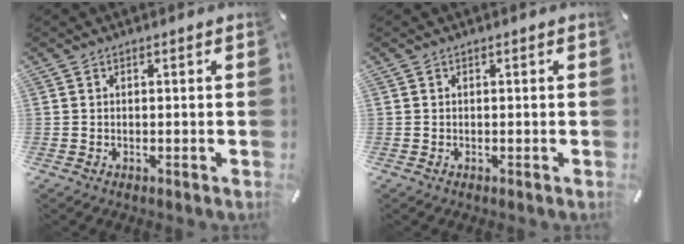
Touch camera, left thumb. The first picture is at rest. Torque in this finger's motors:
{"motor_torque": [0.00, 0.00, 0.00, 0.00, 0.00]}